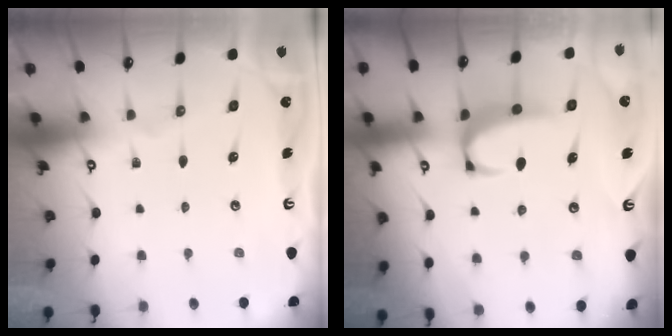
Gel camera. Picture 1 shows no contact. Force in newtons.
{"total": 2.6, "press": 2.5, "slide": 0.7}